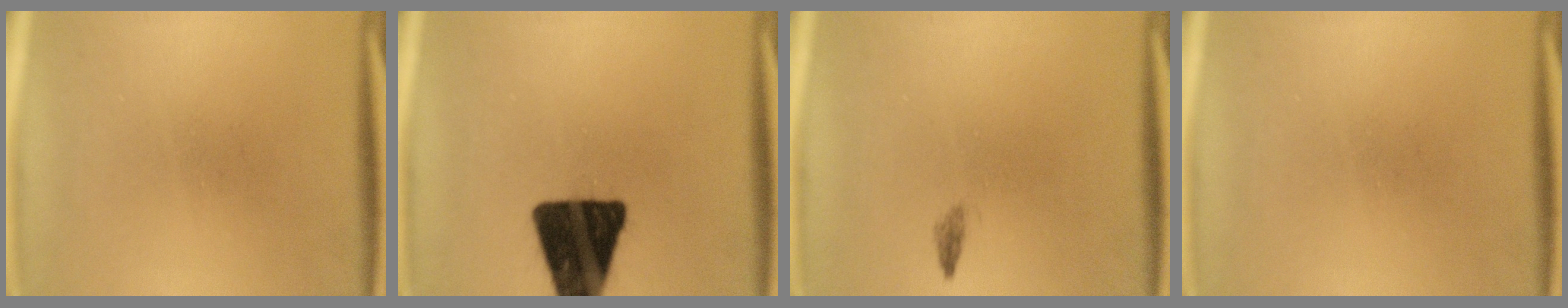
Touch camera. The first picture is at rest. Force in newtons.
{"total": 18.7}
{"total": 0.8}
{"total": 0.0}